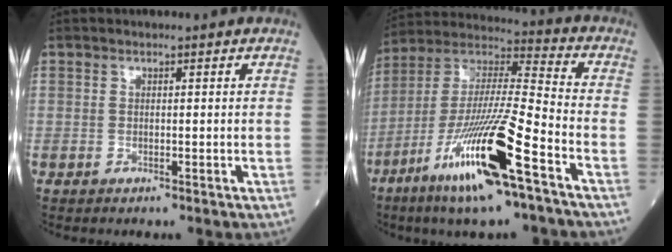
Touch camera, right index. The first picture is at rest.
{"total": 21.4, "force": [-10.7, 2.0, 18.5], "torque": [-0.386, -0.048, -0.200]}